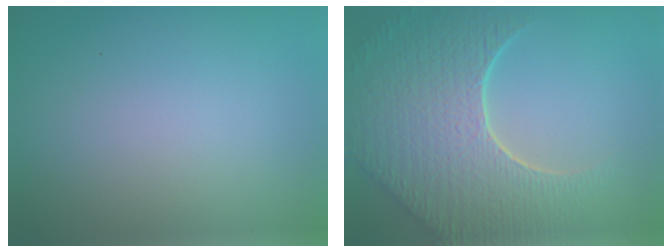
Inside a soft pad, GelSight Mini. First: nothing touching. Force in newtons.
{"total": 9.0, "press": 6.4, "slide": 6.4}